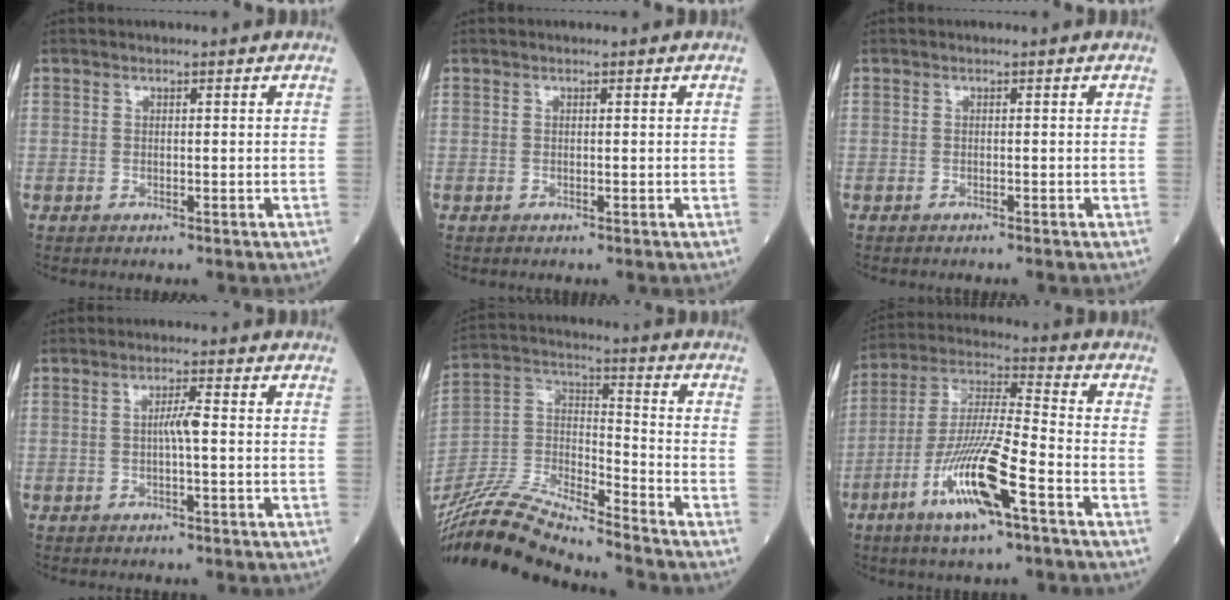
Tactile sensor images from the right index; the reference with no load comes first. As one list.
[{"total": 0.0}, {"total": 0.5, "force": [-0.5, -0.1, 0.2], "torque": [-0.002, -0.001, -0.010]}, {"total": 2.6, "force": [-0.1, 0.0, 2.5], "torque": [-0.046, 0.001, -0.004]}, {"total": 19.6, "force": [-18.3, 1.0, 6.9], "torque": [-0.150, 0.007, -0.335]}, {"total": 14.7, "force": [-6.9, 1.7, 12.9], "torque": [-0.262, -0.013, -0.128]}]